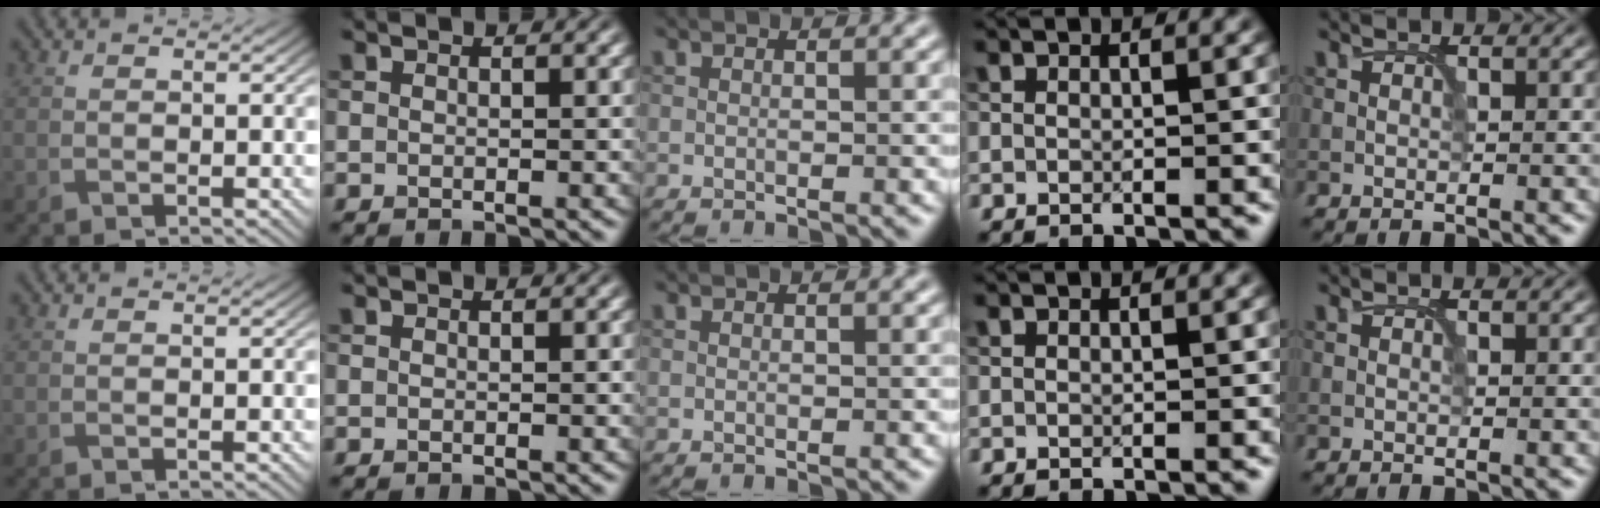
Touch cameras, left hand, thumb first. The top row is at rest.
{}